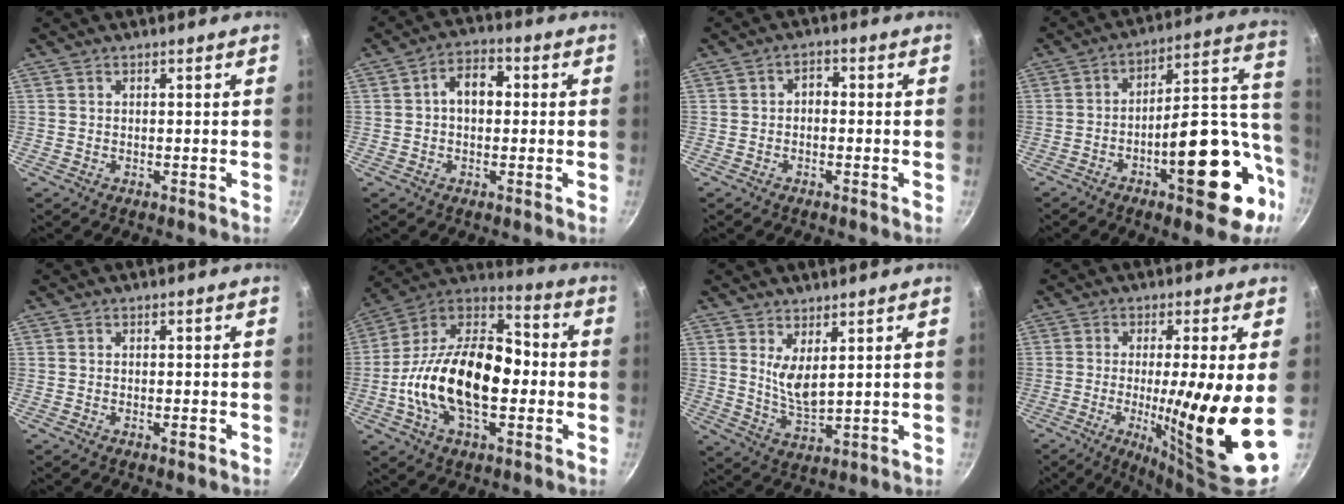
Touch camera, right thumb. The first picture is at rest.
{"total": 6.4, "force": [0.6, 4.3, 4.6], "torque": [-0.046, 0.018, 0.000]}
{"total": 2.2, "force": [-0.5, 1.5, 1.5], "torque": [-0.019, 0.013, -0.012]}
{"total": 22.5, "force": [-6.5, 9.7, 19.2], "torque": [-0.221, 0.044, -0.085]}
{"total": 1.2, "force": [-0.5, 0.4, 0.9], "torque": [-0.017, 0.002, -0.009]}
{"total": 24.3, "force": [-3.3, 14.0, 19.6], "torque": [-0.330, 0.048, -0.077]}
{"total": 5.9, "force": [2.5, 2.1, 5.0], "torque": [-0.083, -0.037, 0.053]}
{"total": 16.7, "force": [-1.9, 2.0, 16.5], "torque": [-0.261, -0.012, -0.022]}